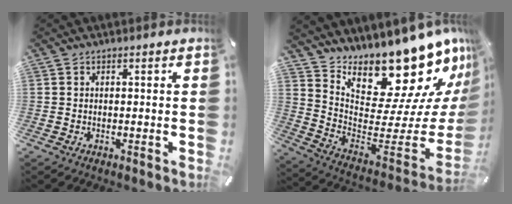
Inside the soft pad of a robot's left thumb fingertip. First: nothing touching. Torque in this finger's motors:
{"motor_torque": [3.94, 1.07, 1.64, -1.13, 0.22]}